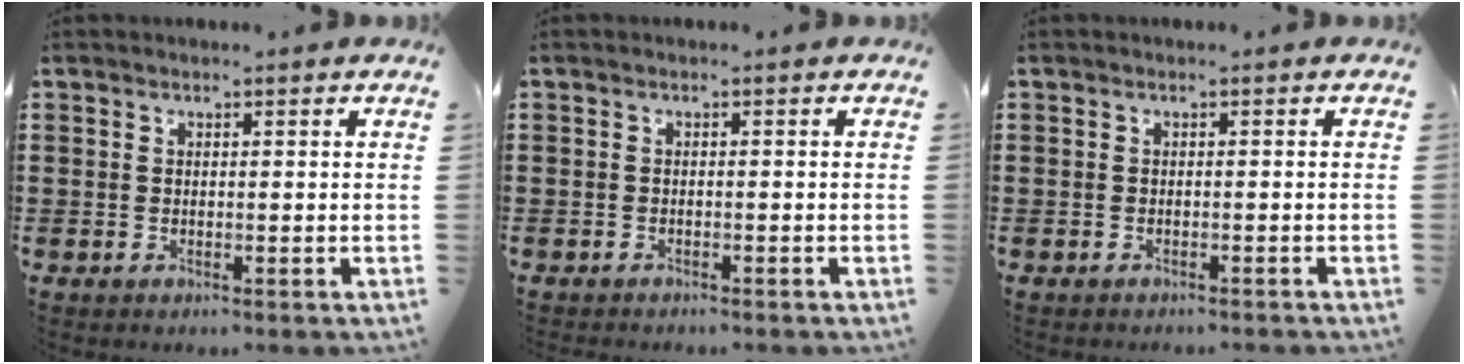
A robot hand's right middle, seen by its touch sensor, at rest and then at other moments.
{"total": 0.5, "force": [-0.5, 0.0, 0.0], "torque": [0.000, 0.000, -0.012]}
{"total": 0.6, "force": [-0.6, 0.0, 0.0], "torque": [-0.002, -0.001, -0.011]}